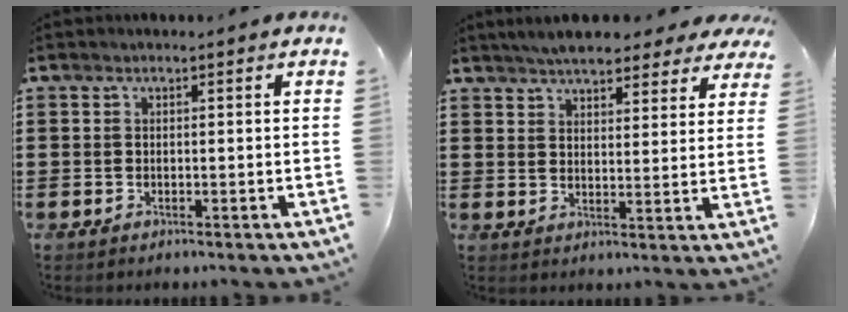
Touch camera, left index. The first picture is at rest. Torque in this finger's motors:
{"motor_torque": [2.14, 0.00, 0.88, 0.21]}